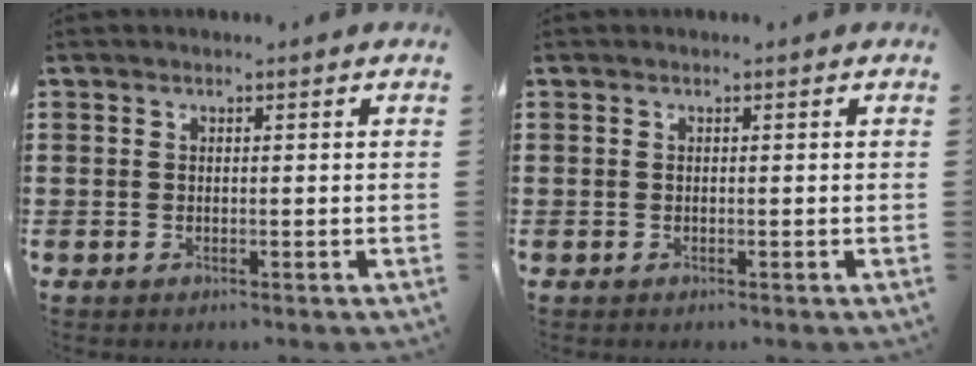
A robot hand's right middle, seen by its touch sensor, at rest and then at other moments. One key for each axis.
{"total": 0.0}